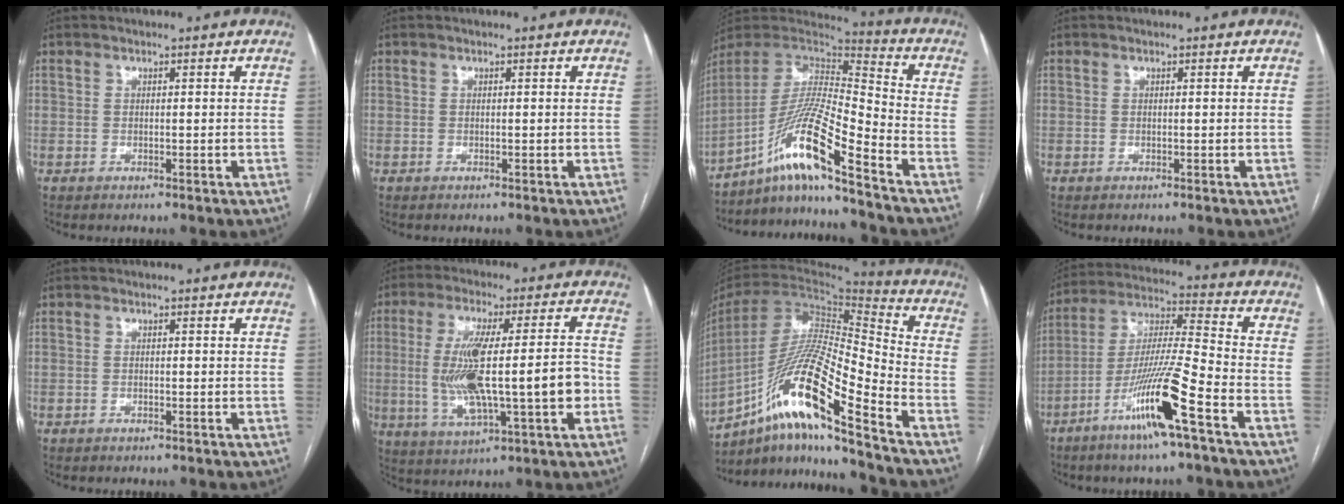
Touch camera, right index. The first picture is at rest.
{"total": 0.0}
{"total": 15.1, "force": [-10.5, -0.8, 10.8], "torque": [-0.213, 0.006, -0.192]}
{"total": 0.0}
{"total": 0.0}
{"total": 15.6, "force": [-1.7, 2.4, 15.3], "torque": [-0.282, 0.013, -0.019]}
{"total": 19.7, "force": [-12.4, 0.3, 15.4], "torque": [-0.315, -0.015, -0.229]}
{"total": 14.5, "force": [-7.6, -0.6, 12.4], "torque": [-0.246, -0.016, -0.144]}